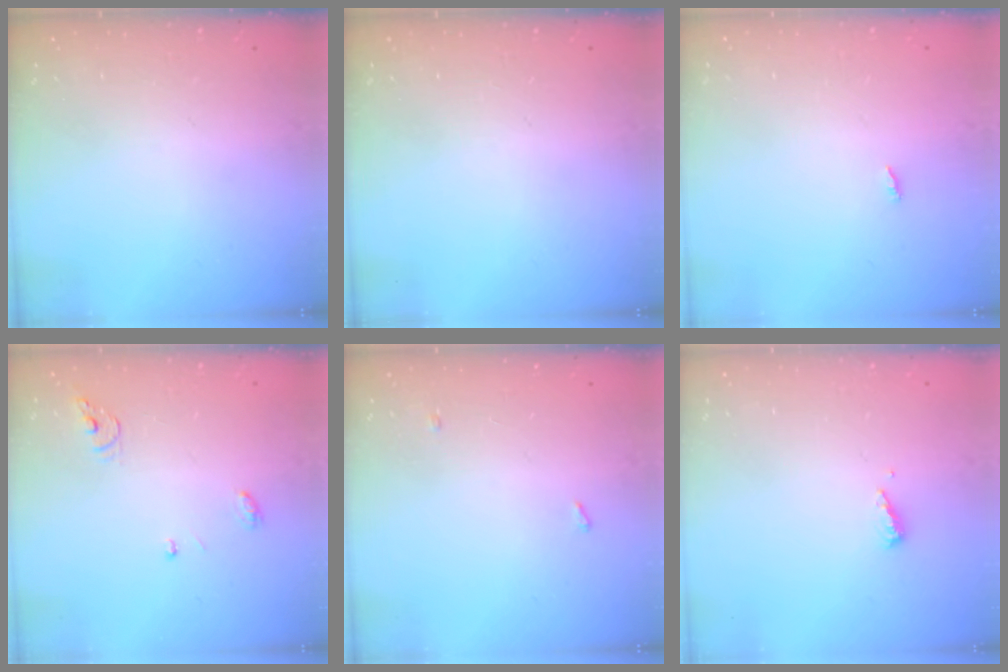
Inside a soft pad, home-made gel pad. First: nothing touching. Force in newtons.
{"total": 0.0}
{"total": 1.8, "press": 1.8, "slide": 0.2}
{"total": 4.0, "press": 4.0, "slide": 0.4}
{"total": 6.9, "press": 2.8, "slide": 6.3}
{"total": 3.6, "press": 3.6, "slide": 0.4}